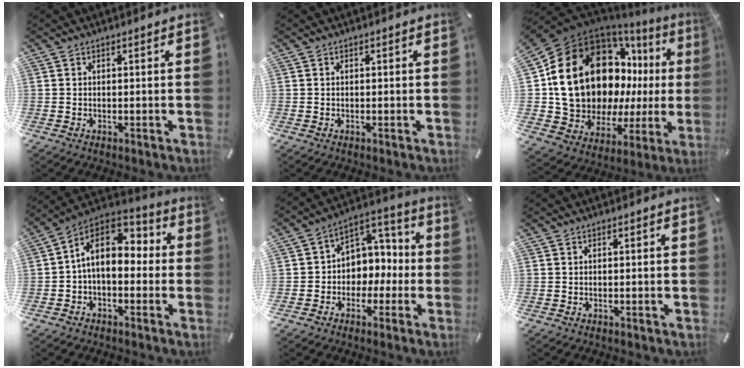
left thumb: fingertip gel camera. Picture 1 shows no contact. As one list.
[{"total": 0.0}, {"total": 26.5, "force": [4.9, 18.5, 18.3], "torque": [-0.349, -0.050, 0.116]}, {"total": 11.2, "force": [1.3, 7.8, 7.9], "torque": [-0.136, 0.001, 0.022]}, {"total": 7.9, "force": [-0.9, 7.8, 1.2], "torque": [-0.018, 0.006, -0.013]}, {"total": 0.0}]